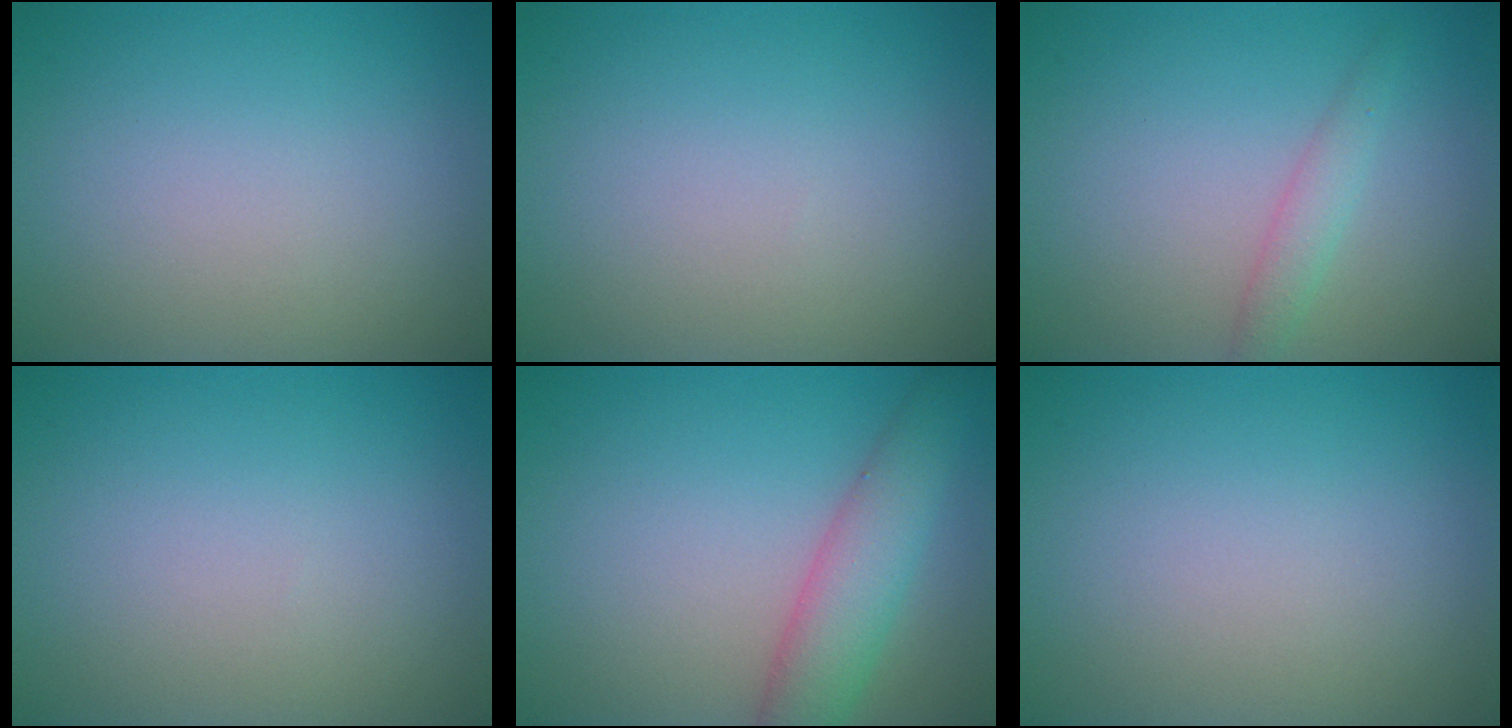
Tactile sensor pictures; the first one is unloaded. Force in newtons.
{"total": 0.0}
{"total": 1.6, "press": 1.6, "slide": 0.0}
{"total": 0.0}
{"total": 4.8, "press": 4.8, "slide": 0.2}
{"total": 0.0}